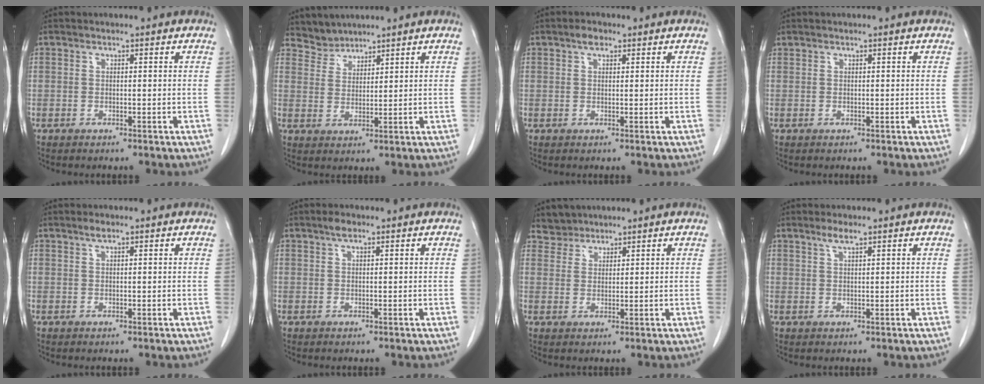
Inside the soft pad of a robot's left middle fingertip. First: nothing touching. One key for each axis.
{"total": 3.4, "fx": 3.2, "fy": 0.8, "fz": -0.8, "tx": 0.017, "ty": 0.004, "tz": 0.067}
{"total": 1.7, "fx": 1.0, "fy": 0.9, "fz": 1.0, "tx": -0.019, "ty": 0.007, "tz": 0.016}
{"total": 0.0}
{"total": 1.1, "fx": 0.8, "fy": 0.2, "fz": 0.7, "tx": -0.017, "ty": 0.004, "tz": 0.016}
{"total": 1.6, "fx": 1.0, "fy": 0.5, "fz": 1.1, "tx": -0.021, "ty": 0.008, "tz": 0.018}
{"total": 2.8, "fx": 2.4, "fy": 1.2, "fz": -0.7, "tx": 0.014, "ty": 0.004, "tz": 0.042}
{"total": 2.0, "fx": 1.4, "fy": 0.1, "fz": 1.3, "tx": -0.031, "ty": 0.002, "tz": 0.030}